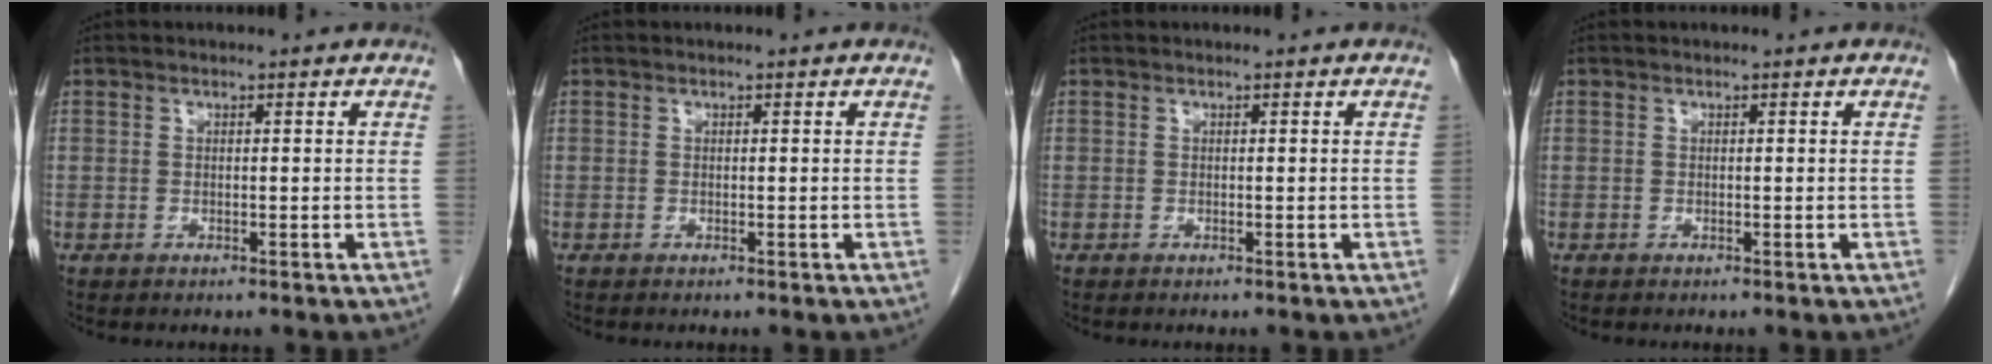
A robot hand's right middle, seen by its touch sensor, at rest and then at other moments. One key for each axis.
{"total": 0.0}
{"total": 0.0}
{"total": 0.0}